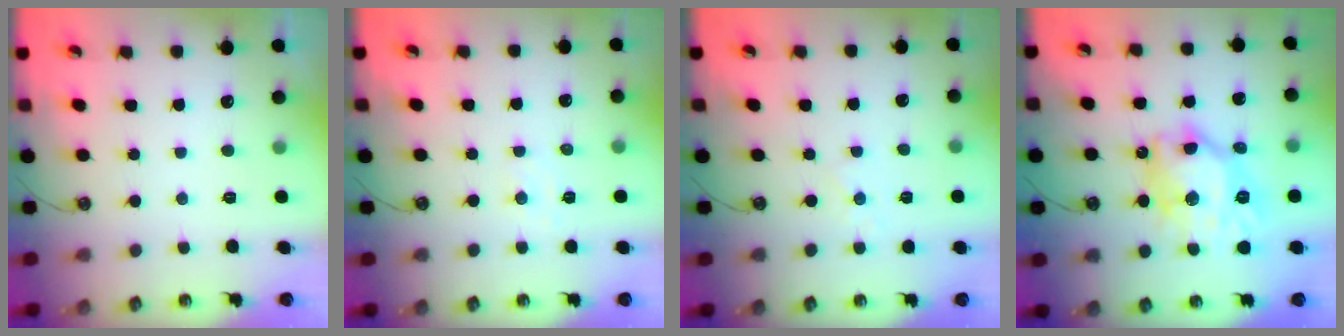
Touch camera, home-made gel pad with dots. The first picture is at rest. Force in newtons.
{"total": 5.6, "press": 5.6, "slide": 0.6}
{"total": 3.3, "press": 3.3, "slide": 0.4}
{"total": 14.7, "press": 14.6, "slide": 1.7}